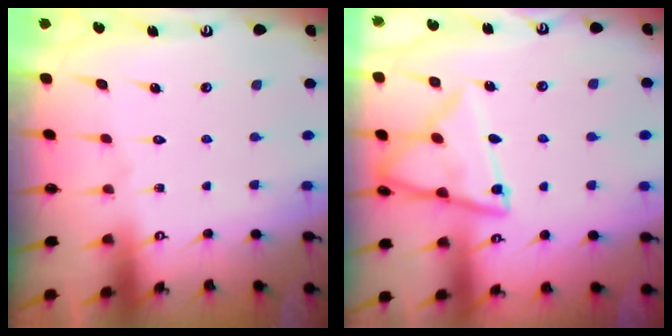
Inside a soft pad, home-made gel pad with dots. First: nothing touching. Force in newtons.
{"total": 12.3, "press": 12.3, "slide": 1.0}